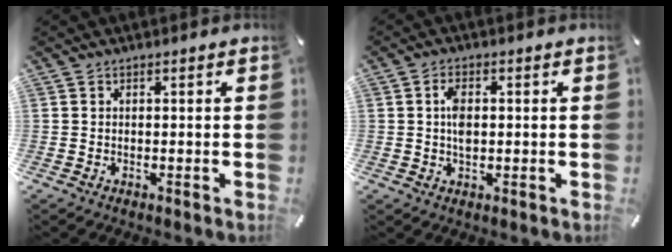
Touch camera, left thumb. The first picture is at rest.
{"total": 4.1, "force": [0.3, 2.4, 3.3], "torque": [-0.060, 0.003, 0.003]}